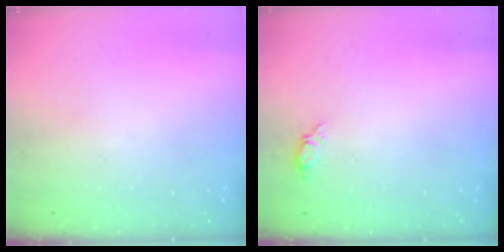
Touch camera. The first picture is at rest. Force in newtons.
{"total": 6.2, "press": 5.9, "slide": 1.9}